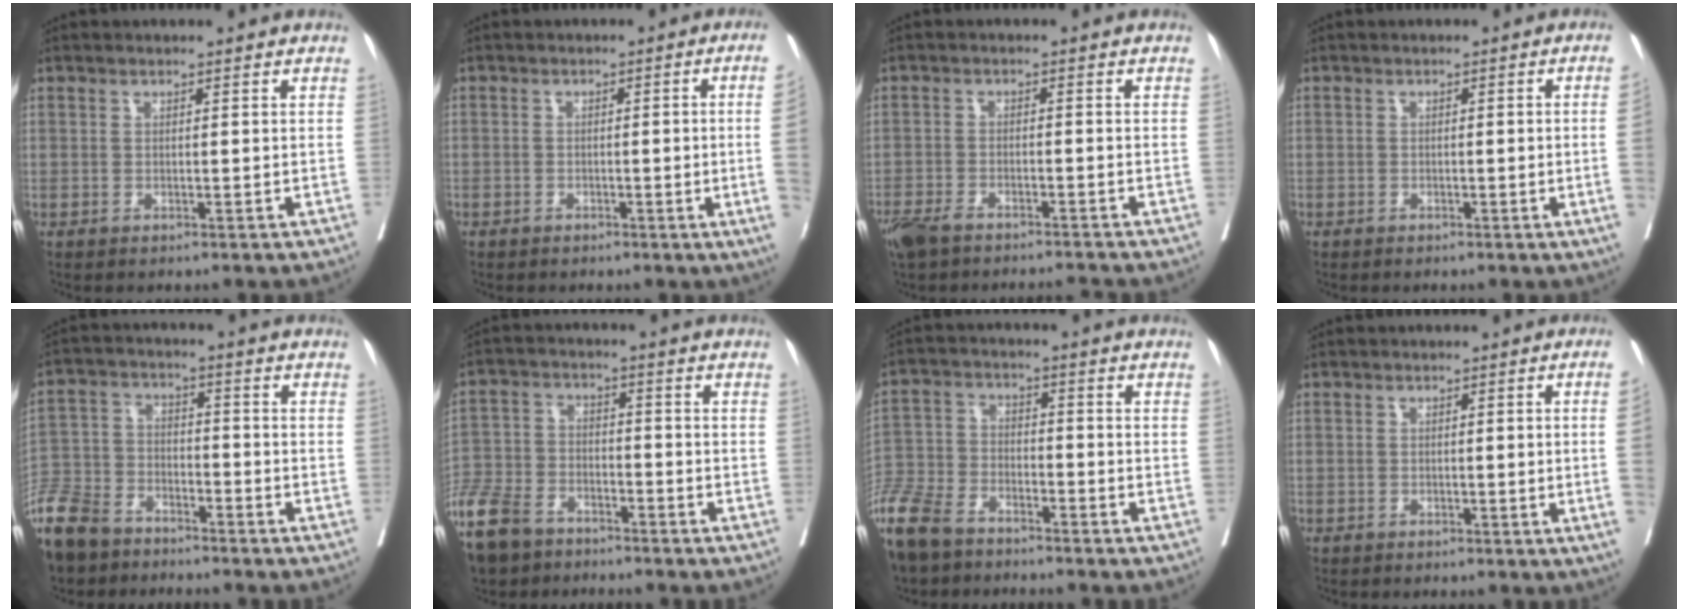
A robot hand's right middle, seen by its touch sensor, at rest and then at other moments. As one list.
[{"total": 5.1, "force": [-1.1, -0.2, 5.0], "torque": [-0.061, 0.003, -0.016]}, {"total": 7.4, "force": [-6.4, 1.3, 3.5], "torque": [-0.062, -0.010, -0.110]}, {"total": 2.7, "force": [-0.5, -0.3, 2.6], "torque": [-0.035, 0.005, -0.007]}, {"total": 16.1, "force": [-12.6, 7.9, 6.2], "torque": [-0.181, -0.015, -0.237]}, {"total": 13.0, "force": [-9.9, 6.2, 5.6], "torque": [-0.131, -0.021, -0.184]}, {"total": 14.7, "force": [-11.6, 6.1, 6.6], "torque": [-0.170, -0.024, -0.217]}, {"total": 3.4, "force": [-0.8, -0.1, 3.3], "torque": [-0.045, 0.006, -0.011]}]